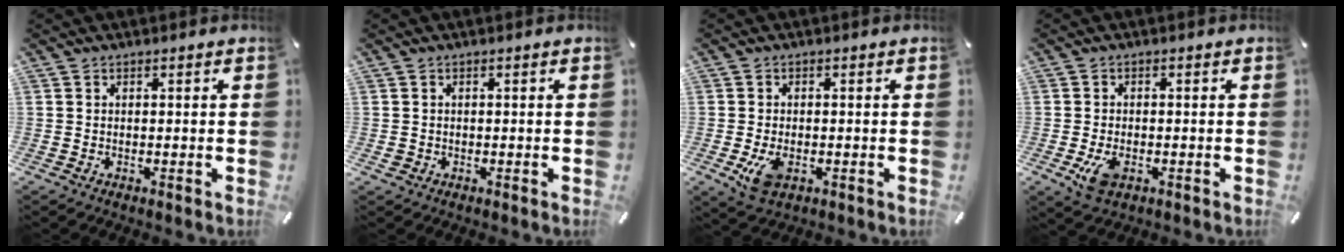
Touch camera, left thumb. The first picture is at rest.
{"total": 0.8, "force": [-0.1, 0.8, 0.2], "torque": [-0.004, 0.004, -0.004]}
{"total": 5.1, "force": [-1.3, 3.2, 3.7], "torque": [-0.080, -0.004, -0.027]}
{"total": 4.8, "force": [-1.6, 2.9, 3.4], "torque": [-0.076, -0.004, -0.033]}